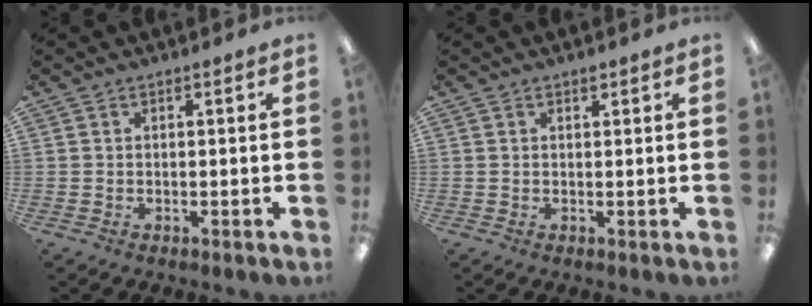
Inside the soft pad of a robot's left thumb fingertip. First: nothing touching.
{"total": 1.2, "force": [1.0, 0.4, 0.5], "torque": [-0.004, -0.003, 0.016]}